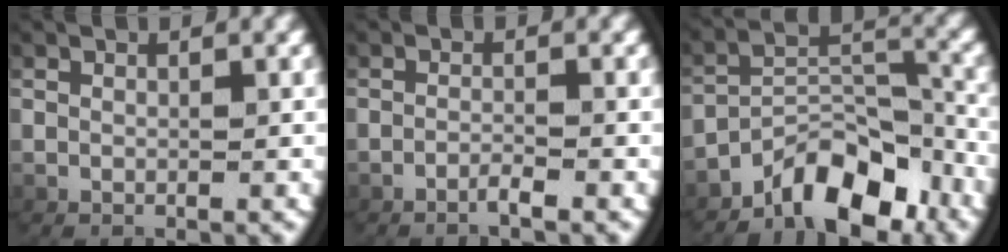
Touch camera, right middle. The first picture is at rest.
{"total": 1.5, "force": [-1.3, 0.1, 0.7], "torque": [-0.020, 0.002, -0.026]}
{"total": 6.9, "force": [-4.9, 2.7, 4.1], "torque": [-0.044, 0.005, -0.081]}